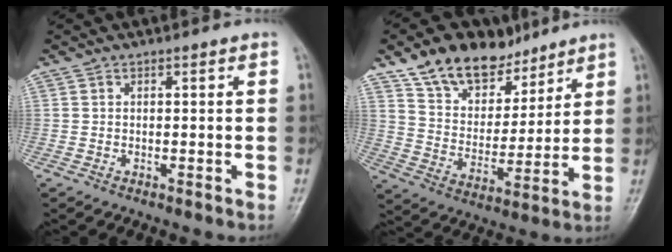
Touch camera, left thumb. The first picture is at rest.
{"total": 15.8, "force": [11.0, 9.3, 6.4], "torque": [-0.062, -0.050, 0.198]}